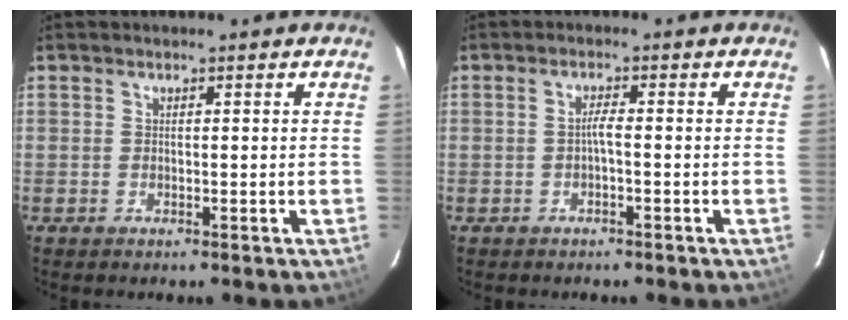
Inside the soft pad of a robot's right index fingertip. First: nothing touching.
{"total": 1.4, "force": [-0.6, -0.1, 1.3], "torque": [-0.025, 0.005, -0.012]}